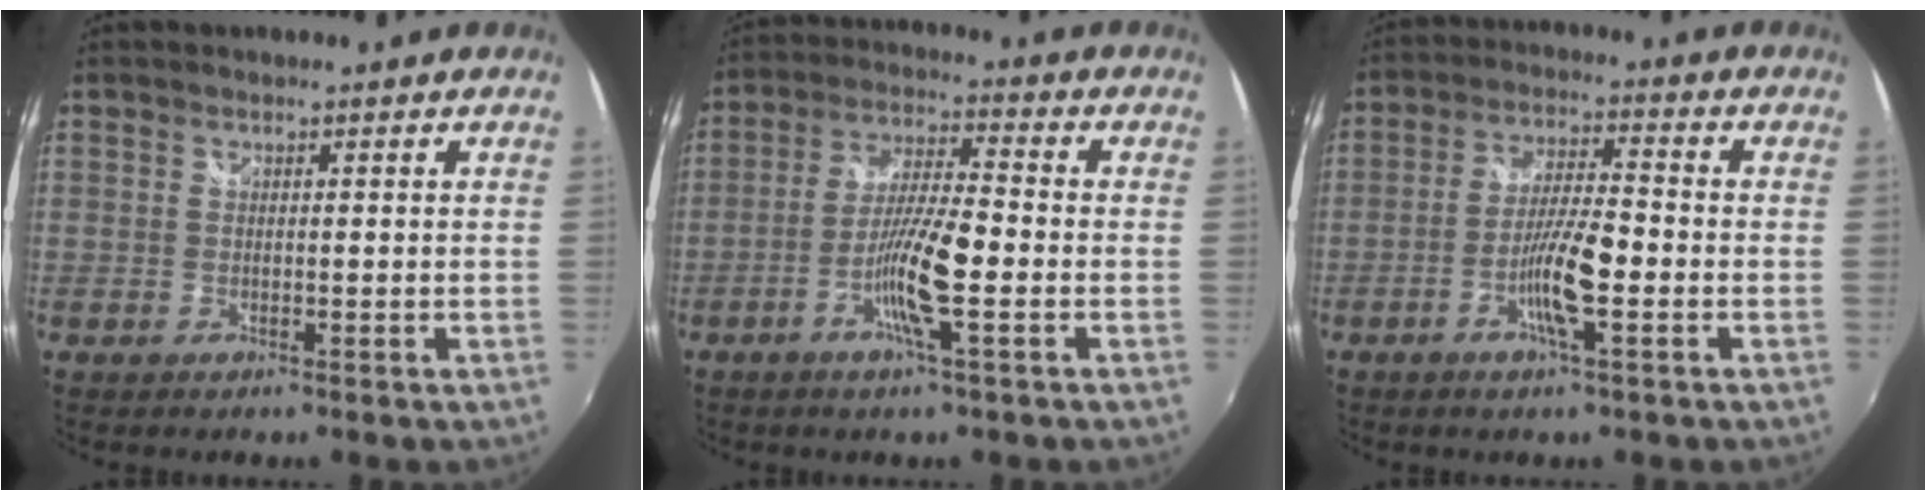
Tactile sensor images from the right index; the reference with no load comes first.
{"total": 9.4, "force": [-3.4, 0.7, 8.8], "torque": [-0.175, -0.002, -0.066]}
{"total": 8.3, "force": [-3.1, 1.0, 7.6], "torque": [-0.147, -0.002, -0.058]}